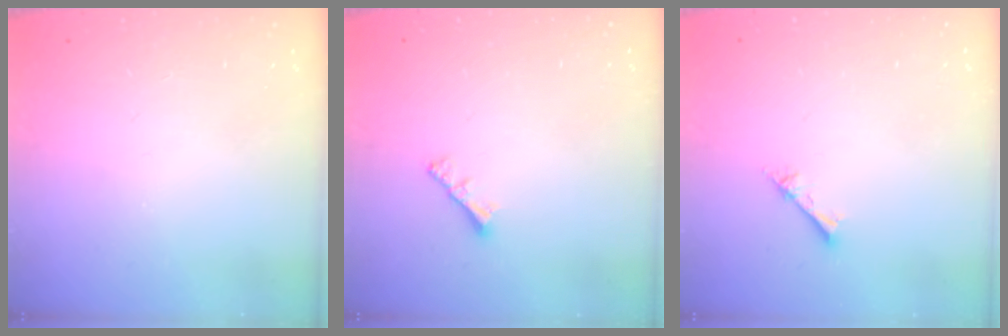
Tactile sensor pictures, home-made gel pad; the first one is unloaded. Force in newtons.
{"total": 2.2, "press": 2.1, "slide": 0.6}
{"total": 2.3, "press": 2.3, "slide": 0.3}